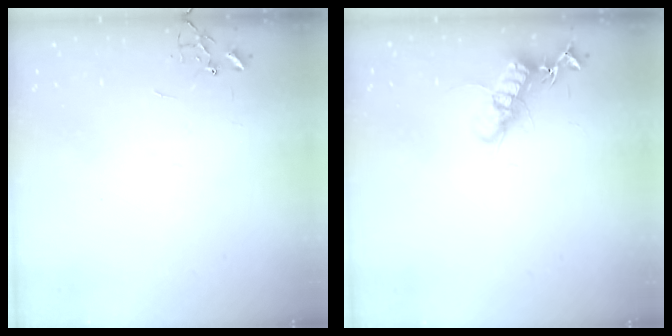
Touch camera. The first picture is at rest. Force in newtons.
{"total": 13.8, "press": 13.7, "slide": 1.3}